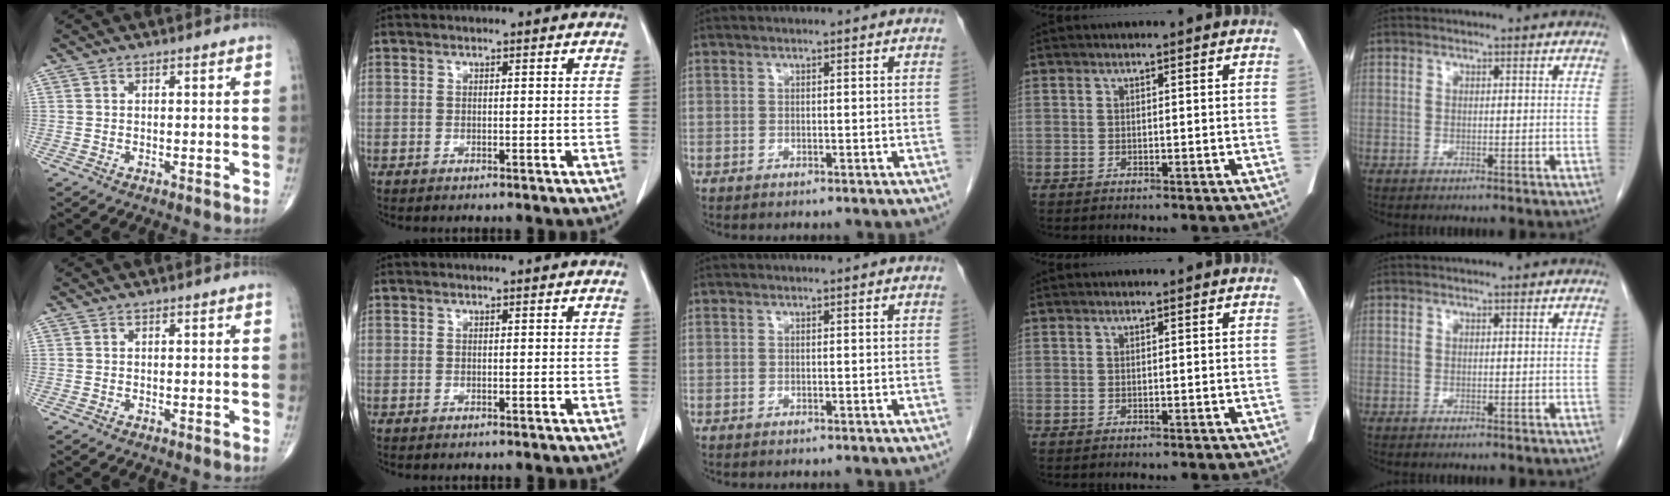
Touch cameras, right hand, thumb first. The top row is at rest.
{}